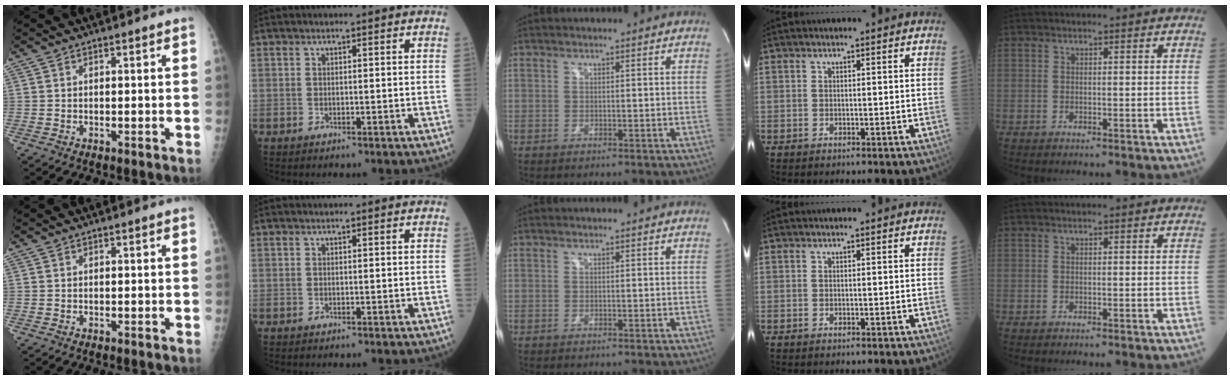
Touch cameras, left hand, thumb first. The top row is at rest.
{}